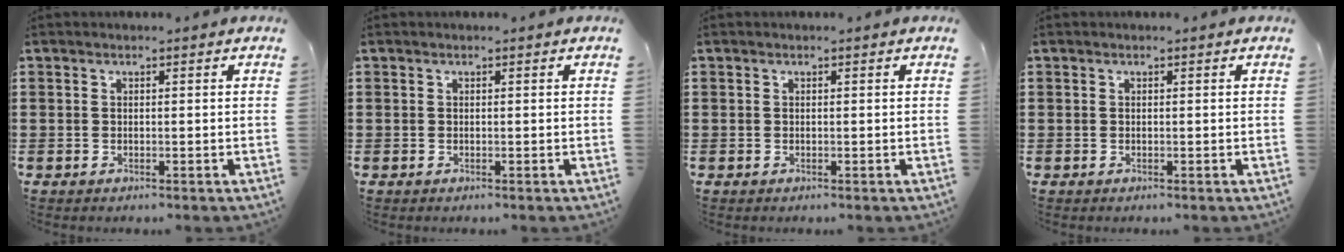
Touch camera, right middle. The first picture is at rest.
{"total": 0.0}
{"total": 0.0}
{"total": 0.0}